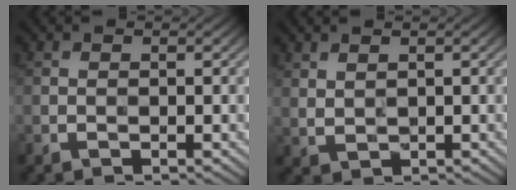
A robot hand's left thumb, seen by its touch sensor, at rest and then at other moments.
{"total": 1.4, "force": [1.3, 0.5, 0.2], "torque": [-0.009, 0.000, 0.033]}